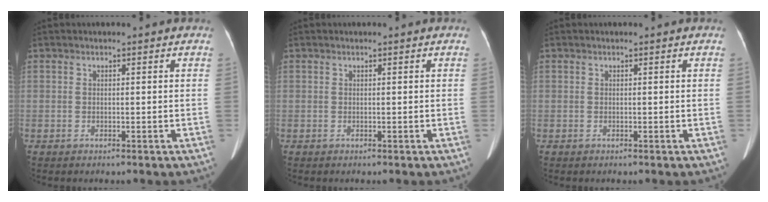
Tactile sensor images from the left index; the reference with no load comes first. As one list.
[{"total": 0.0}, {"total": 0.0}]